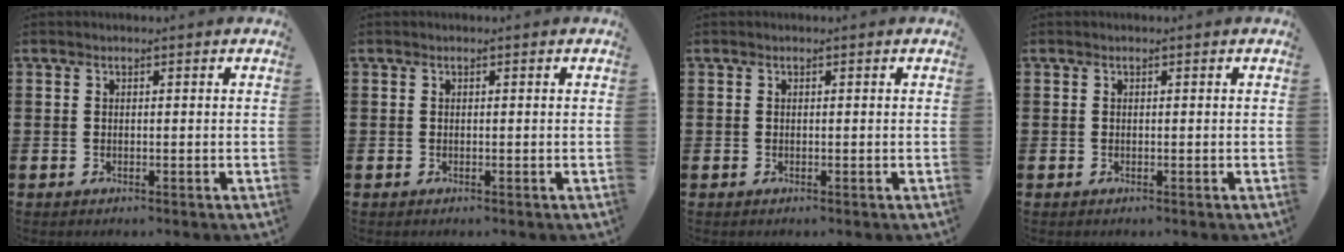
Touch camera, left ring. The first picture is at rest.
{"total": 0.0}
{"total": 0.0}
{"total": 0.0}